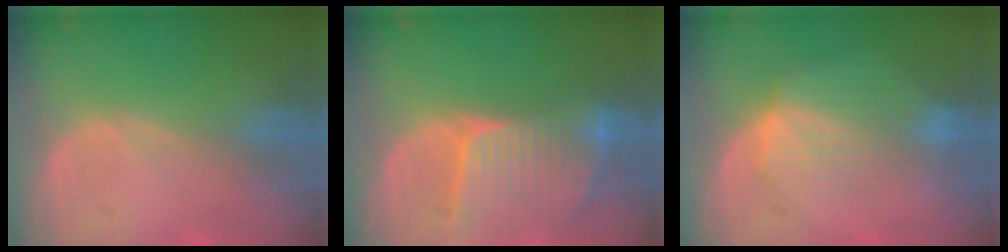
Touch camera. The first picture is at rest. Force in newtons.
{"total": 9.2, "press": 8.1, "slide": 4.3}
{"total": 7.2, "press": 6.7, "slide": 2.6}